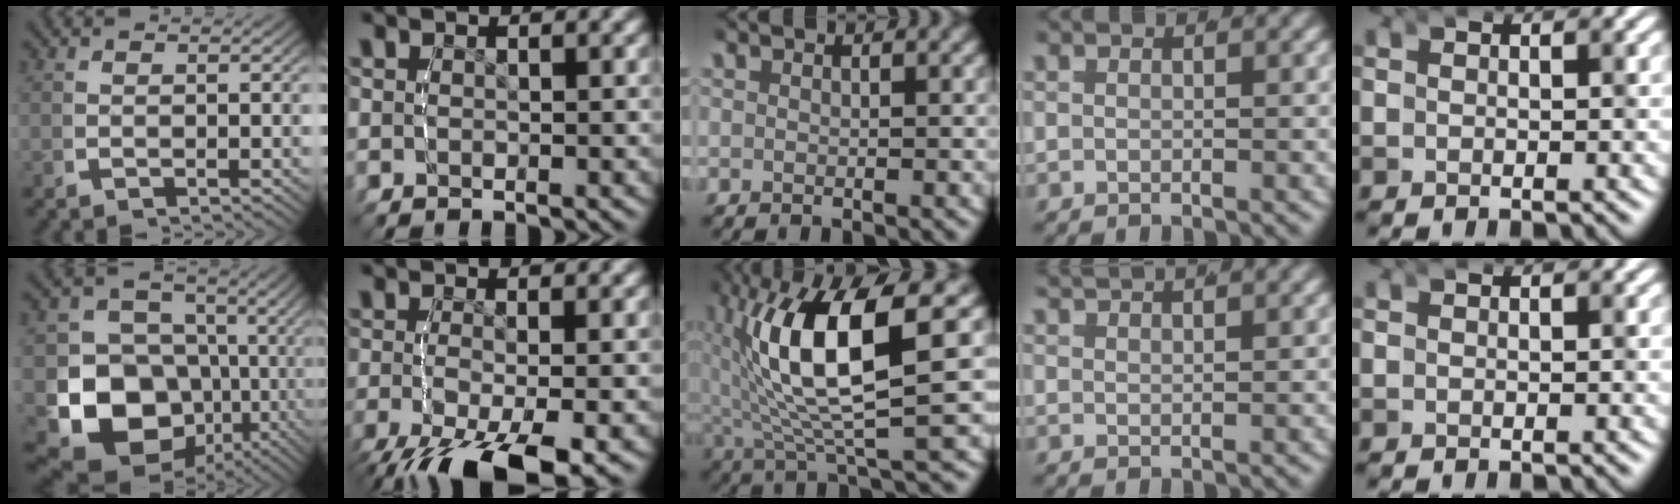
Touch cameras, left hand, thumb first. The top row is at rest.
{"thumb": {"total": 17.2, "force": [-2.4, 13.3, 10.6], "torque": [-0.203, -0.068, -0.021]}, "index": {"total": 6.8, "force": [-3.9, 2.4, 5.0], "torque": [-0.116, -0.037, -0.045]}, "middle": {"total": 11.2, "force": [1.0, 3.7, 10.5], "torque": [-0.189, 0.006, 0.019]}, "ring": {"total": 2.4, "force": [2.4, 0.0, 0.5], "torque": [-0.007, 0.006, 0.040]}}